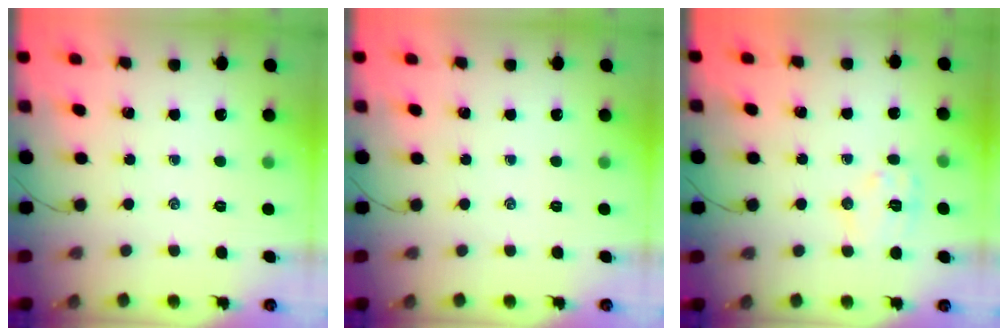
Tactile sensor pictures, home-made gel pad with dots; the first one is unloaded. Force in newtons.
{"total": 0.0}
{"total": 7.7, "press": 7.7, "slide": 0.7}